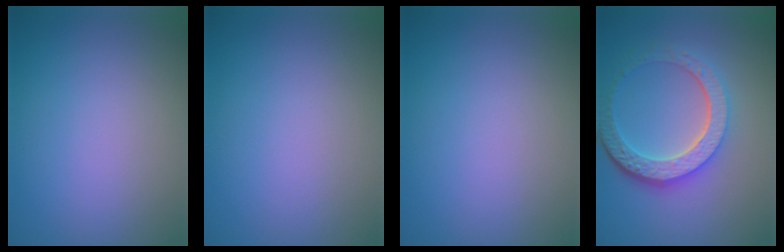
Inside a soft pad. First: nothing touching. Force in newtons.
{"total": 0.0}
{"total": 0.0}
{"total": 6.0, "press": 4.5, "slide": 4.0}